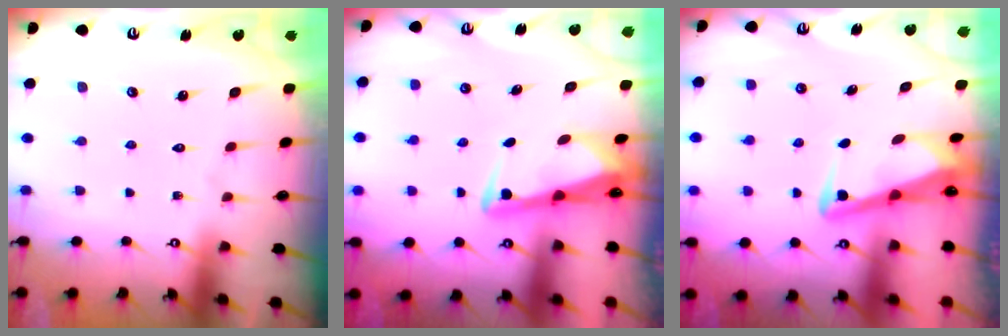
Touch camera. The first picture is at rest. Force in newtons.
{"total": 2.9, "press": 2.8, "slide": 0.7}
{"total": 3.4, "press": 3.3, "slide": 0.8}